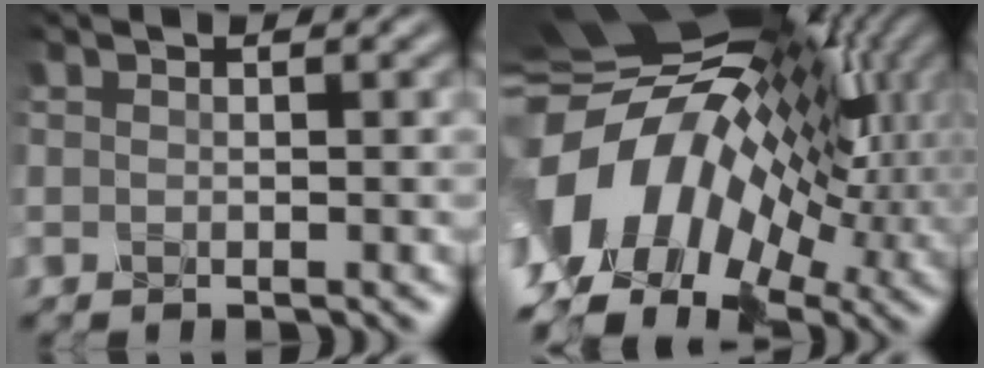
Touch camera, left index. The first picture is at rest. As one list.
[{"total": 16.7, "force": [0.0, 12.6, 10.9], "torque": [-0.210, 0.003, 0.006]}]